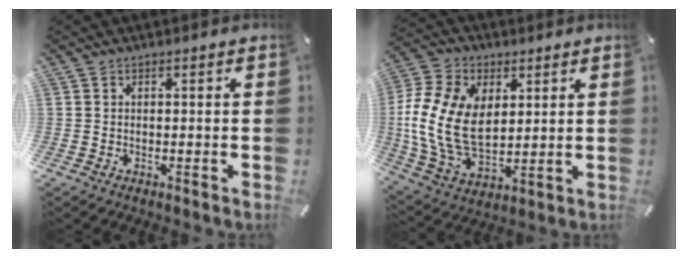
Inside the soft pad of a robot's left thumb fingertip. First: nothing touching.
{"total": 16.4, "force": [2.3, 11.7, 11.3], "torque": [-0.263, -0.008, 0.043]}